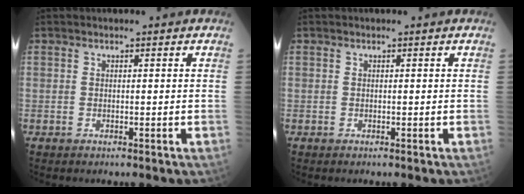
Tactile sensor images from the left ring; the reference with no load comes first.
{"total": 0.0}